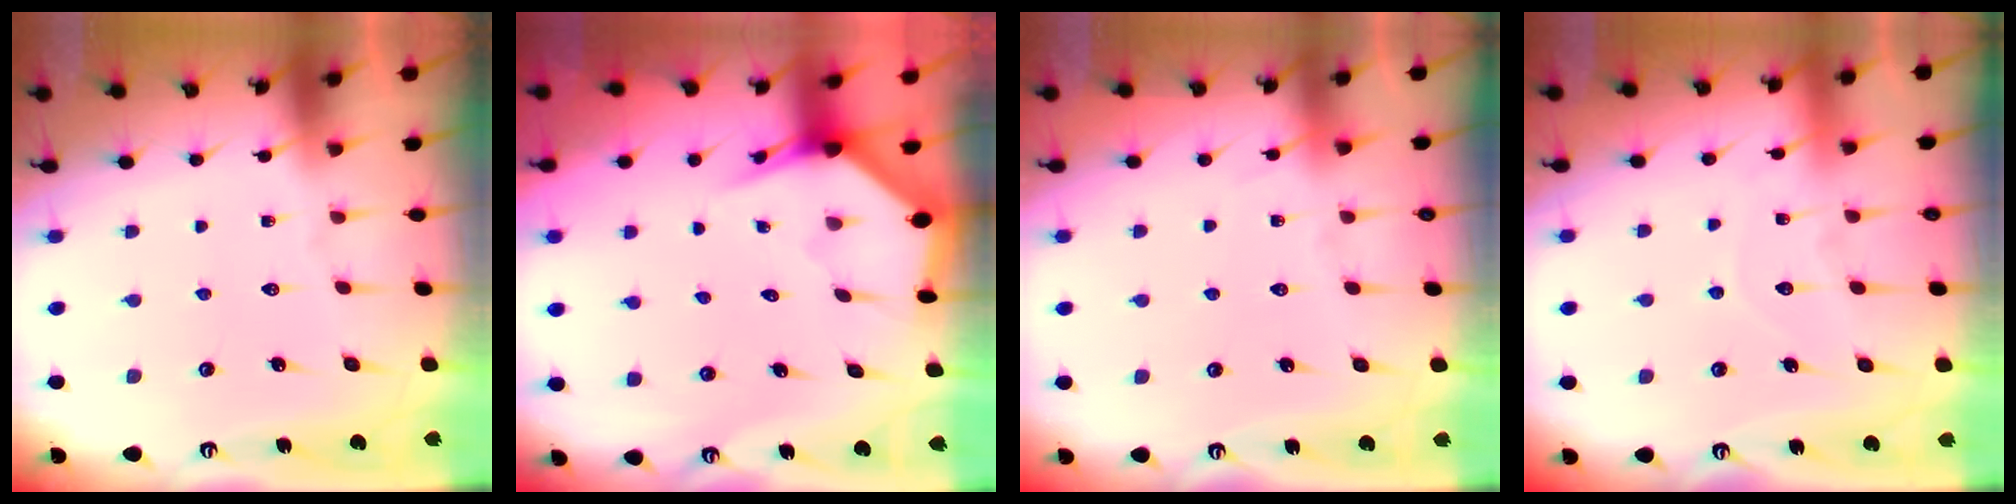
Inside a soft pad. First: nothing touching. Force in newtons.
{"total": 2.8, "press": 2.8, "slide": 0.0}
{"total": 5.2, "press": 5.1, "slide": 0.6}
{"total": 7.1, "press": 7.1, "slide": 0.7}